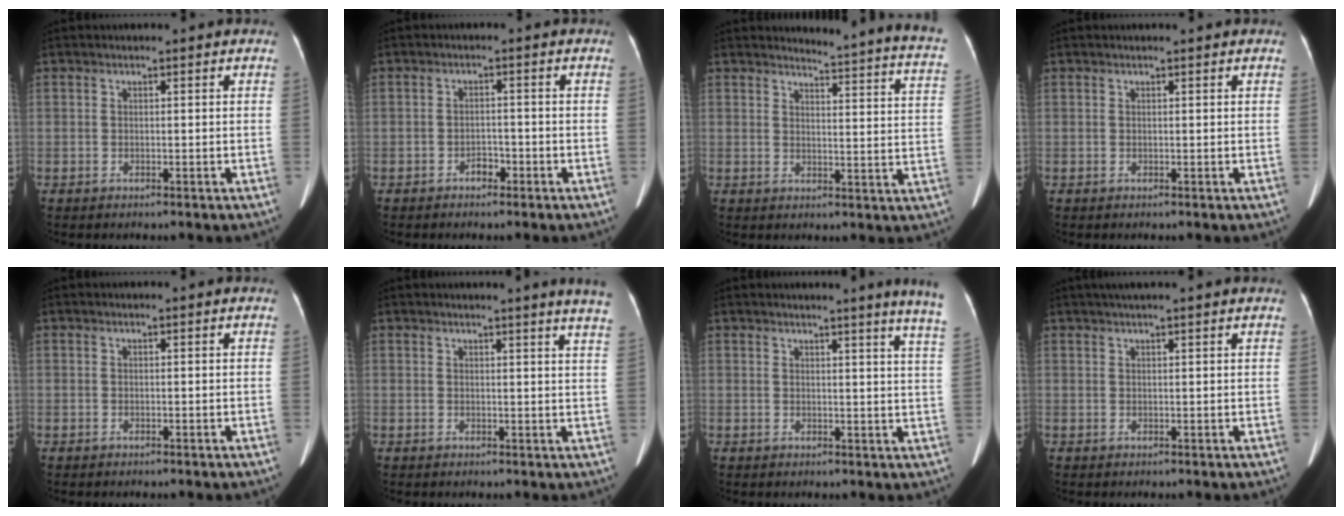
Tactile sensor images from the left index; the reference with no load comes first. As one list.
[{"total": 2.0, "force": [-1.5, 1.0, 0.7], "torque": [-0.013, 0.002, -0.024]}, {"total": 16.2, "force": [15.6, -0.6, 4.1], "torque": [-0.044, -0.109, 0.151]}, {"total": 0.8, "force": [0.7, 0.0, 0.4], "torque": [-0.004, 0.010, 0.013]}, {"total": 0.0}, {"total": 8.3, "force": [7.5, -1.1, 3.5], "torque": [-0.036, -0.043, 0.058]}, {"total": 9.5, "force": [8.2, -1.5, 4.6], "torque": [-0.049, -0.057, 0.066]}, {"total": 5.7, "force": [4.8, -0.3, 3.2], "torque": [-0.046, 0.035, 0.068]}]